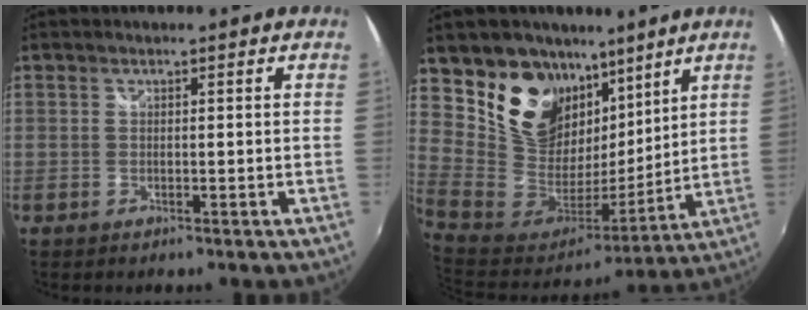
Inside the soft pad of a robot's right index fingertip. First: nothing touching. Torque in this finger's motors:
{"motor_torque": [1.10, 1.04, 0.66, 0.10]}